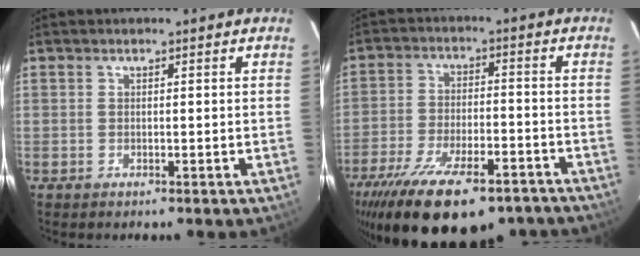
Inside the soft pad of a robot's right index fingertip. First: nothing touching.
{"total": 23.7, "force": [-17.3, 8.8, 13.6], "torque": [-0.260, -0.043, -0.253]}